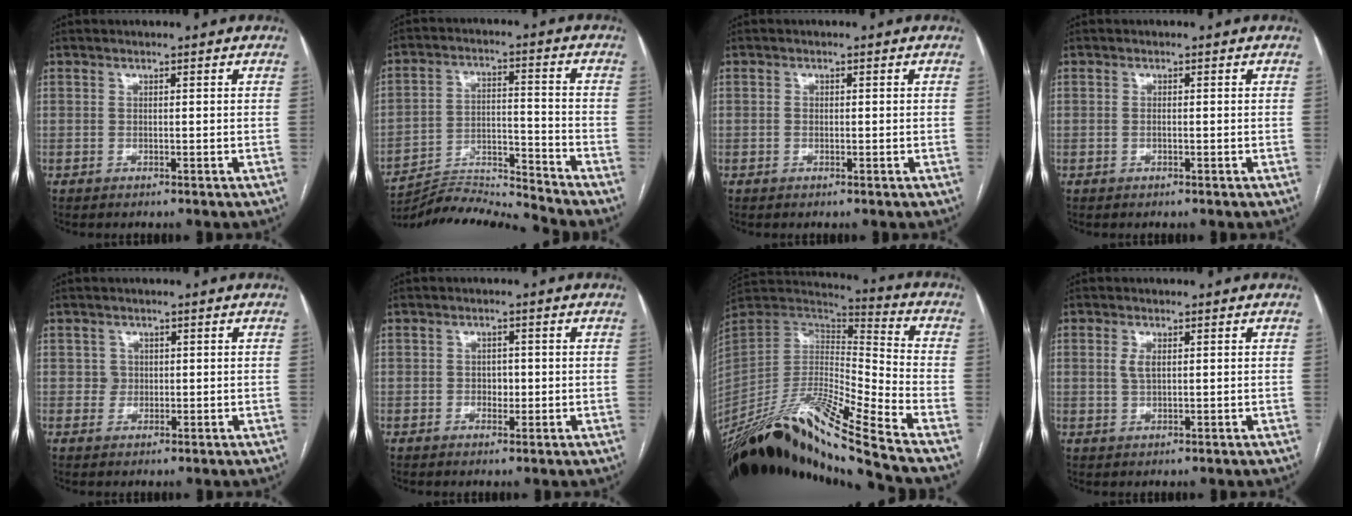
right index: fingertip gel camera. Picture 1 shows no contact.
{"total": 11.5, "force": [-11.1, -3.0, 0.4], "torque": [-0.011, 0.025, -0.200]}
{"total": 0.8, "force": [-0.1, 0.5, 0.5], "torque": [-0.012, 0.001, -0.004]}
{"total": 0.6, "force": [-0.2, 0.2, 0.5], "torque": [-0.014, 0.000, -0.003]}
{"total": 1.6, "force": [0.3, 1.6, 0.1], "torque": [0.004, 0.003, 0.002]}
{"total": 2.0, "force": [-0.3, 1.4, 1.3], "torque": [-0.018, 0.004, -0.004]}
{"total": 27.5, "force": [-21.9, -1.3, 16.6], "torque": [-0.307, -0.039, -0.390]}
{"total": 2.2, "force": [0.6, 0.9, 1.9], "torque": [-0.041, 0.000, 0.014]}